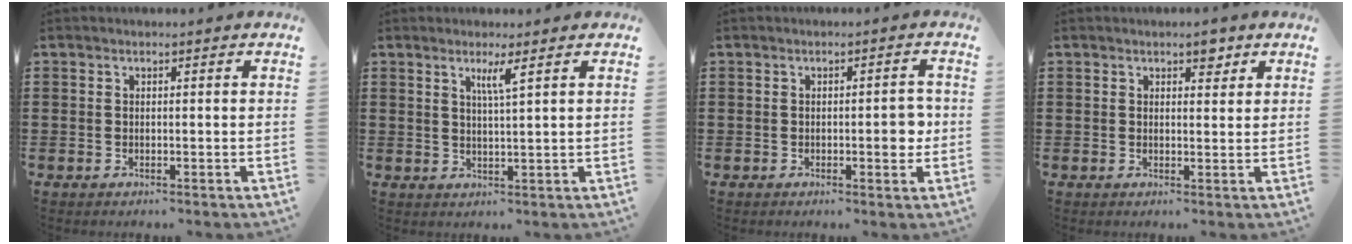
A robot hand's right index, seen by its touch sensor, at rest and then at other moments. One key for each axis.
{"total": 2.8, "fx": 1.7, "fy": -0.3, "fz": 2.2, "tx": -0.047, "ty": -0.006, "tz": 0.027}
{"total": 3.2, "fx": -0.4, "fy": 1.1, "fz": 3.0, "tx": -0.036, "ty": -0.004, "tz": -0.011}
{"total": 2.6, "fx": 1.9, "fy": 1.2, "fz": 1.4, "tx": -0.014, "ty": 0.000, "tz": 0.031}